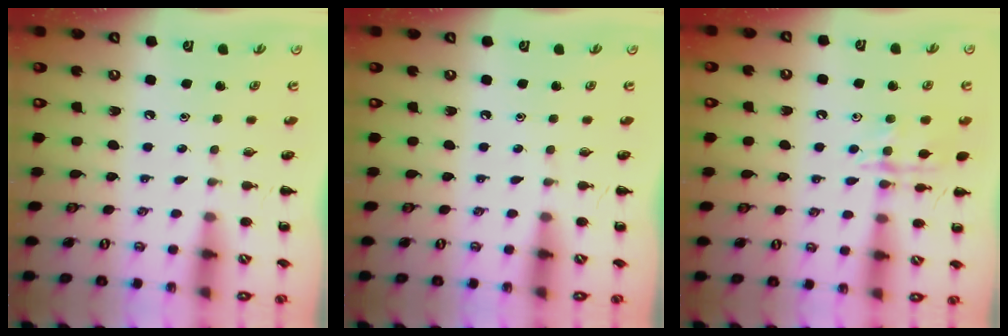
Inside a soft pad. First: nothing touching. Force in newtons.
{"total": 0.0}
{"total": 11.9, "press": 11.9, "slide": 0.6}